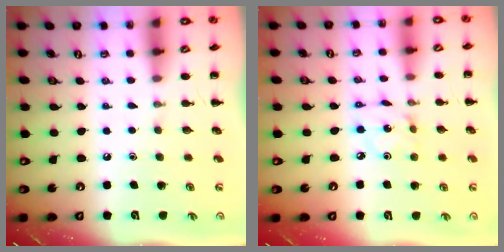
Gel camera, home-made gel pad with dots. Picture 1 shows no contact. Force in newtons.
{"total": 2.4, "press": 2.4, "slide": 0.4}